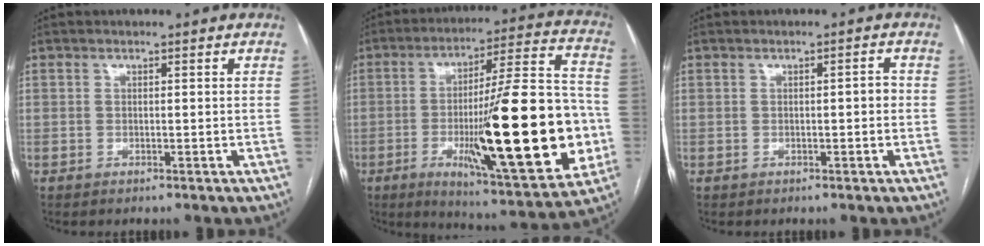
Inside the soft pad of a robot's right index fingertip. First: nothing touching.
{"total": 27.8, "force": [-5.4, 3.9, 26.9], "torque": [-0.375, -0.007, -0.076]}
{"total": 1.2, "force": [-0.2, 0.2, 1.1], "torque": [-0.015, 0.002, -0.002]}